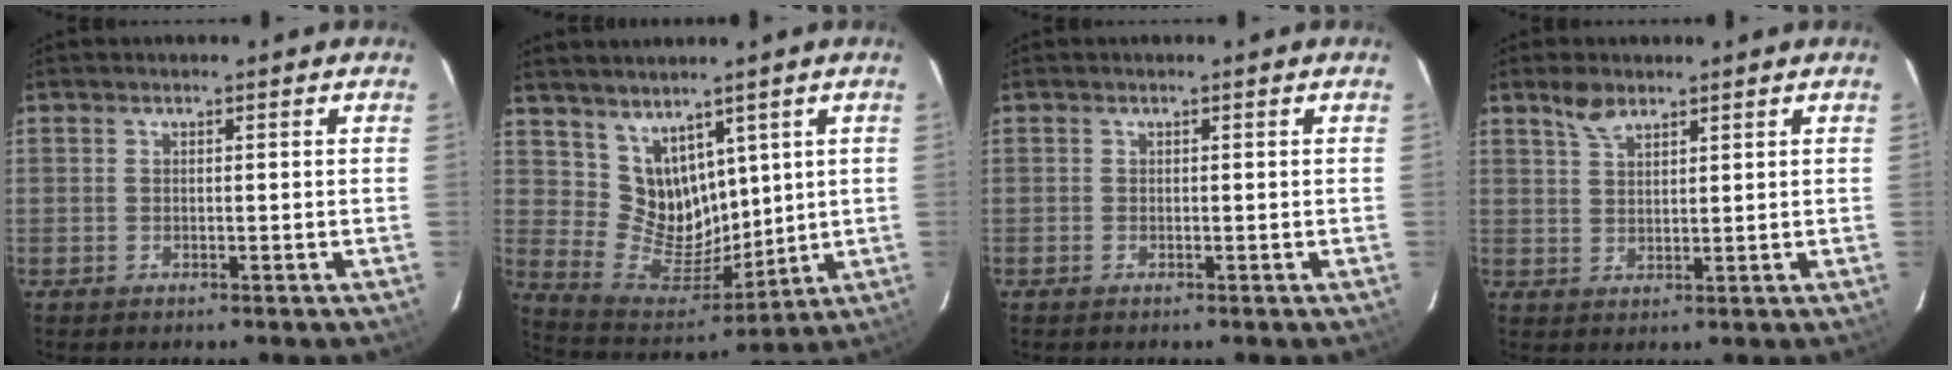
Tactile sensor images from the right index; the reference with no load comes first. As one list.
[{"total": 11.1, "force": [6.3, 8.1, 4.2], "torque": [-0.076, -0.010, 0.142]}, {"total": 0.0}, {"total": 3.8, "force": [2.9, 1.6, 1.9], "torque": [-0.035, 0.006, 0.057]}]